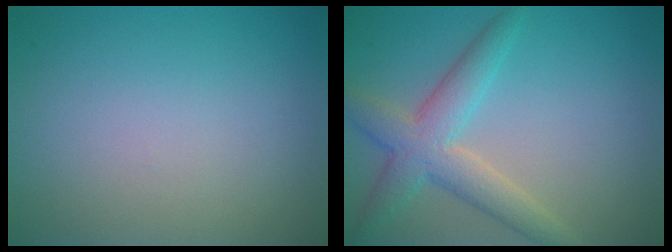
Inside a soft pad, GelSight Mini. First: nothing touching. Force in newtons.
{"total": 4.8, "press": 4.8, "slide": 0.3}